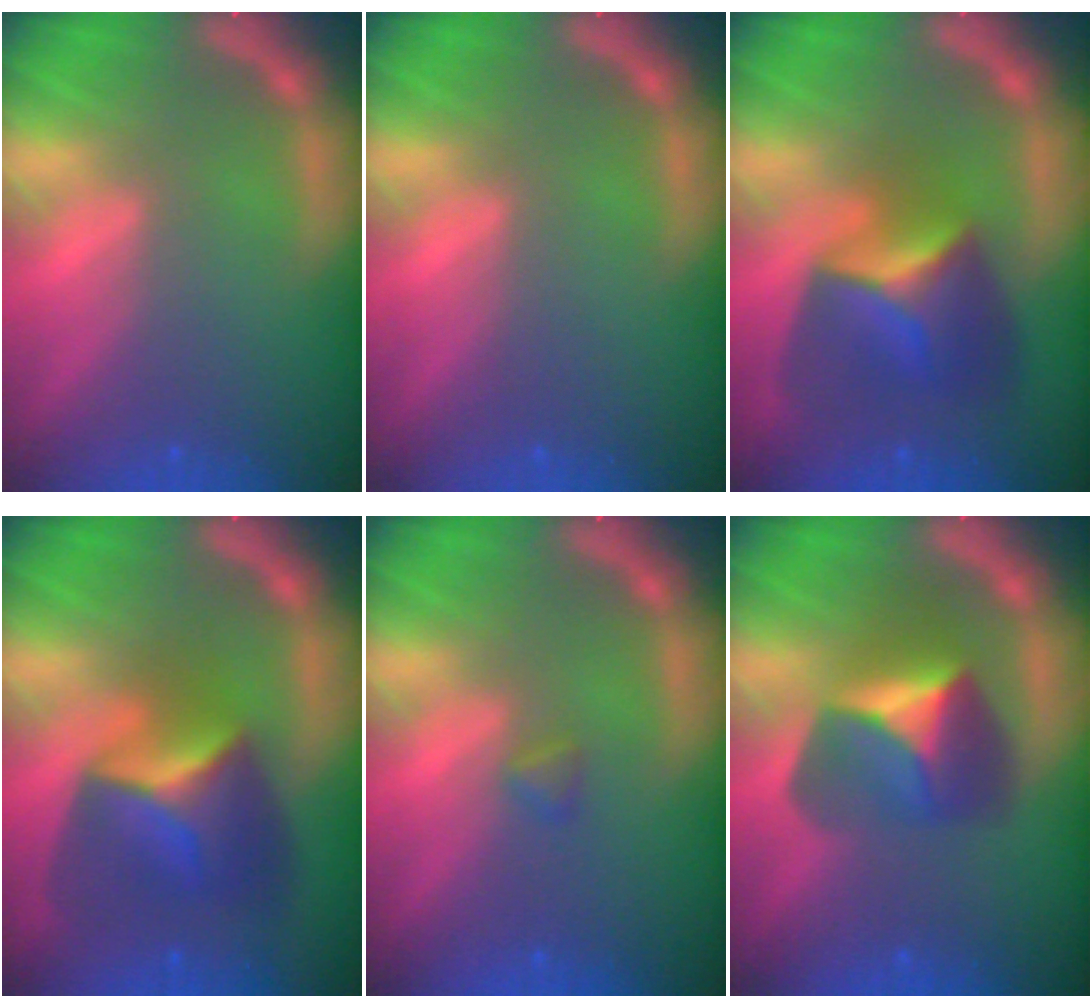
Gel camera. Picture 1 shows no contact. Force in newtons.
{"total": 0.0}
{"total": 6.9}
{"total": 7.4}
{"total": 0.9}
{"total": 5.9}